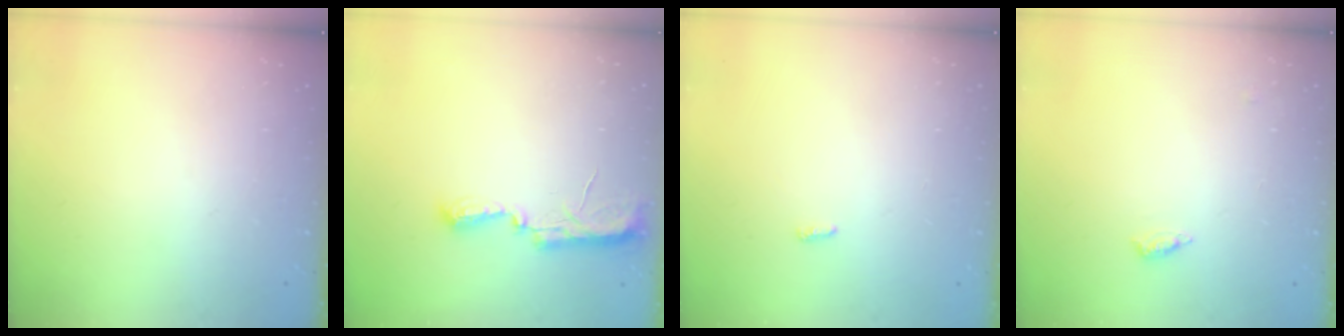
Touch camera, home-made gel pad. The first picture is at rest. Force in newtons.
{"total": 9.8, "press": 8.5, "slide": 4.8}
{"total": 3.4, "press": 3.3, "slide": 0.6}
{"total": 4.4, "press": 4.1, "slide": 1.4}